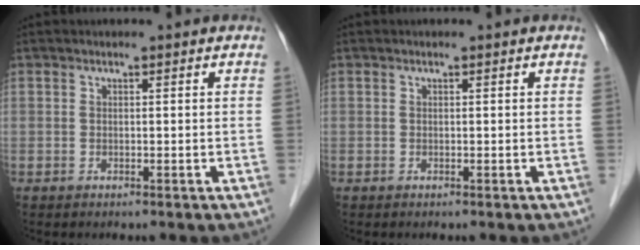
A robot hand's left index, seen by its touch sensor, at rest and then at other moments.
{"total": 0.0}